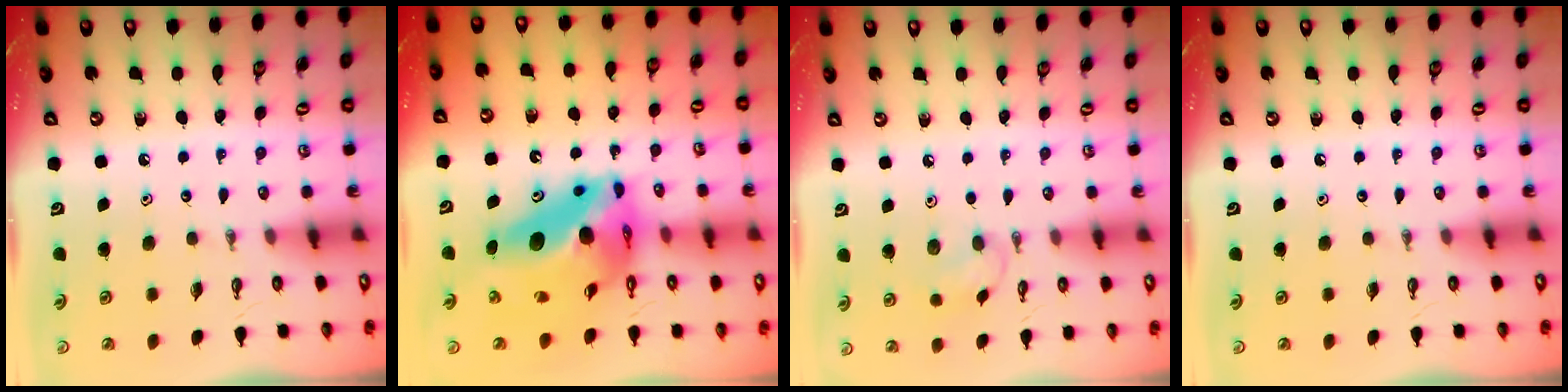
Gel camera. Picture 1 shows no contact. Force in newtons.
{"total": 20.4, "press": 18.9, "slide": 7.6}
{"total": 7.7, "press": 7.1, "slide": 3.2}
{"total": 0.0}